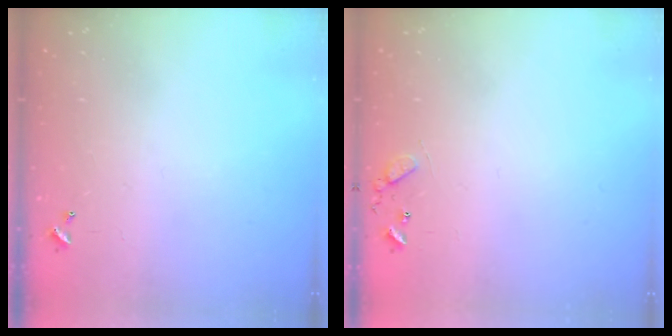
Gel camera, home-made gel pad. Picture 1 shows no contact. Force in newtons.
{"total": 7.7, "press": 7.6, "slide": 0.5}